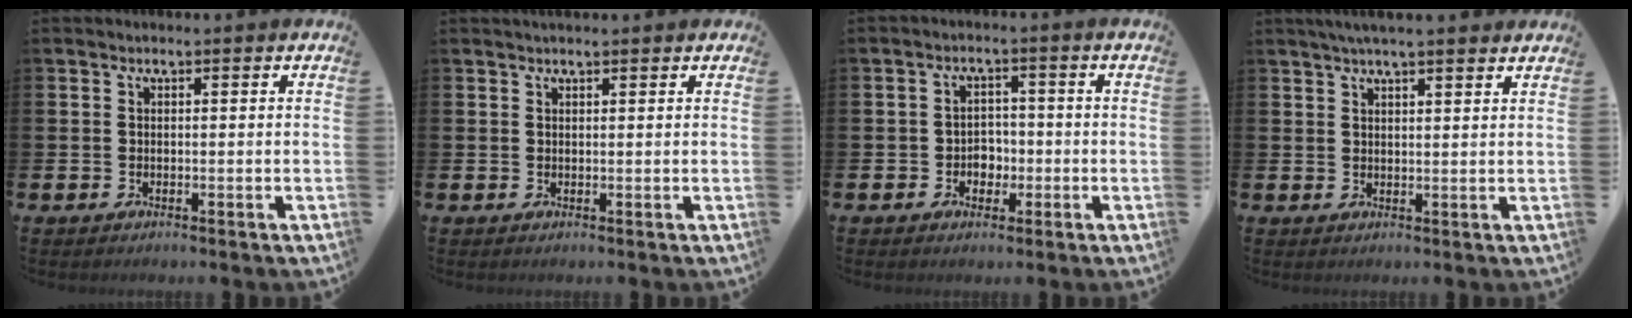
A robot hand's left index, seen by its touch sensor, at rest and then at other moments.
{"total": 1.1, "force": [1.0, 0.2, 0.4], "torque": [0.003, -0.001, 0.015]}
{"total": 2.8, "force": [-1.1, 2.3, 1.1], "torque": [-0.015, 0.003, -0.029]}
{"total": 3.7, "force": [3.3, 0.1, 1.5], "torque": [-0.026, -0.008, 0.058]}